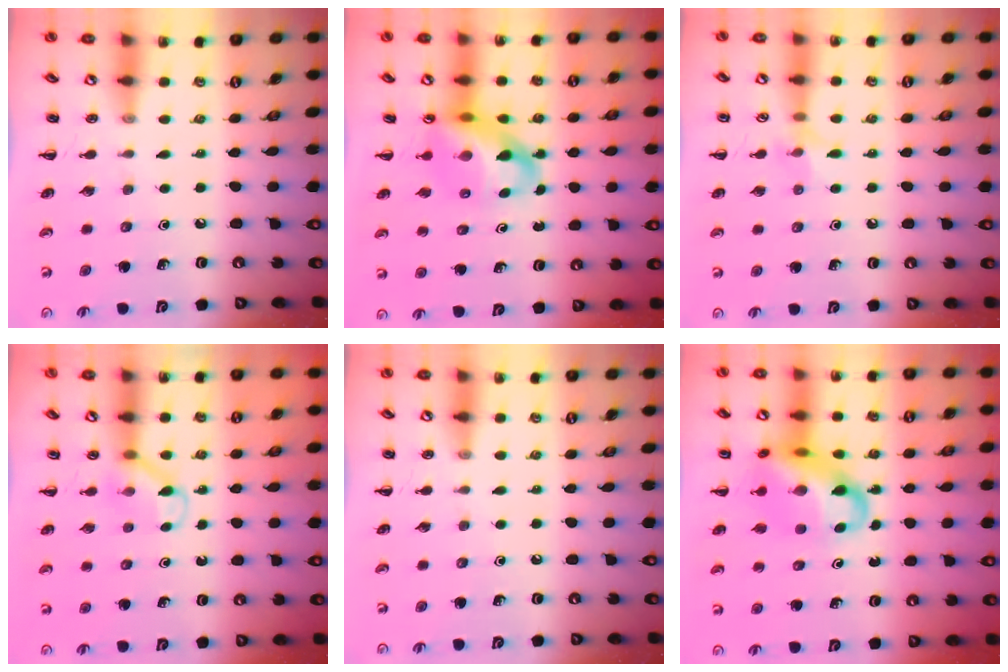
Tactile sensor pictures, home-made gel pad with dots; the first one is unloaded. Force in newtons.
{"total": 11.3, "press": 10.9, "slide": 3.3}
{"total": 6.3, "press": 6.1, "slide": 1.5}
{"total": 5.0, "press": 4.7, "slide": 1.7}
{"total": 0.0}
{"total": 15.9, "press": 15.4, "slide": 3.8}